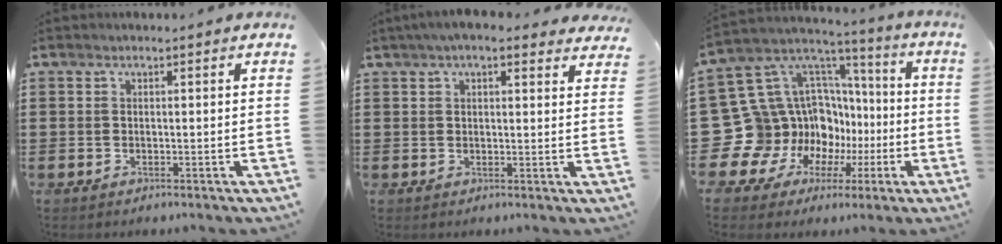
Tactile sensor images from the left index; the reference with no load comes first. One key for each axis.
{"total": 3.2, "fx": 2.2, "fy": 0.6, "fz": 2.2, "tx": -0.050, "ty": 0.005, "tz": 0.039}
{"total": 16.4, "fx": -2.5, "fy": 14.9, "fz": 6.3, "tx": -0.182, "ty": -0.044, "tz": 0.006}